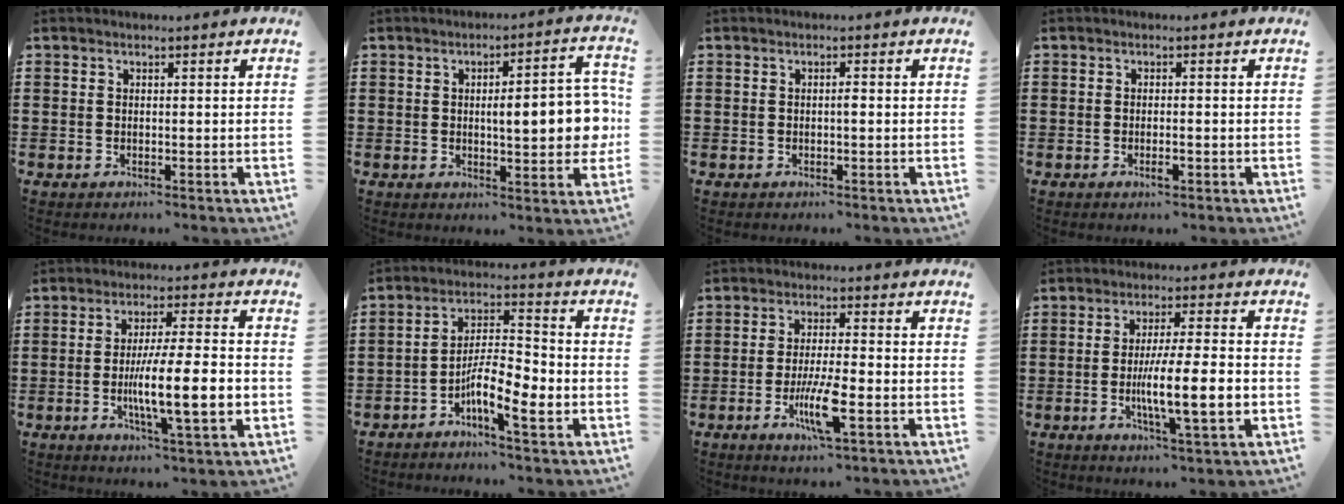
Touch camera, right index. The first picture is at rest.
{"total": 8.2, "force": [-0.1, 2.2, 7.8], "torque": [-0.109, -0.008, -0.010]}
{"total": 0.7, "force": [-0.2, 0.1, 0.7], "torque": [-0.014, -0.004, -0.003]}
{"total": 1.6, "force": [-0.8, 0.4, 1.4], "torque": [-0.026, -0.002, -0.013]}
{"total": 12.3, "force": [-2.7, 2.3, 11.7], "torque": [-0.196, -0.014, -0.050]}
{"total": 8.7, "force": [-4.1, 2.2, 7.3], "torque": [-0.149, -0.002, -0.078]}
{"total": 7.4, "force": [-2.7, 1.5, 6.7], "torque": [-0.134, -0.012, -0.049]}
{"total": 10.4, "force": [-2.2, 1.7, 10.0], "torque": [-0.169, -0.010, -0.039]}